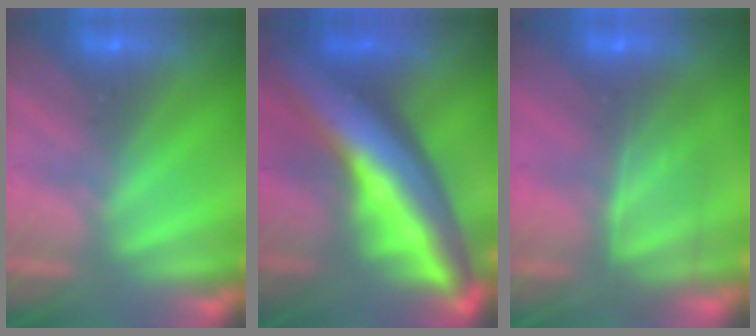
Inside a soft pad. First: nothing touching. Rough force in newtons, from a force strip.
{"total": 8.1}
{"total": 7.4}